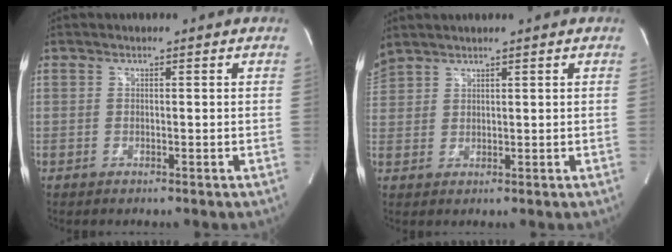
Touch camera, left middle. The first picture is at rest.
{"total": 3.8, "force": [3.6, 0.6, 1.1], "torque": [-0.039, 0.026, 0.083]}